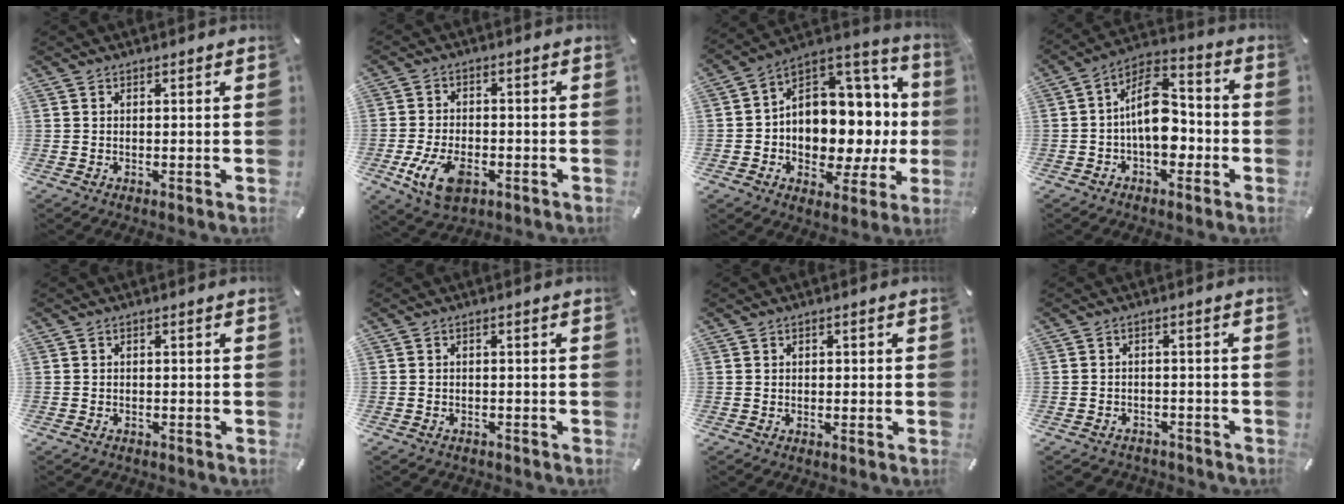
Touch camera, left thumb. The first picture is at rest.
{"total": 9.7, "force": [-3.8, 5.8, 6.8], "torque": [-0.148, 0.001, -0.071]}
{"total": 12.7, "force": [-0.1, 10.2, 7.6], "torque": [-0.090, -0.036, -0.004]}
{"total": 12.9, "force": [-2.3, 8.1, 9.8], "torque": [-0.173, 0.012, -0.040]}
{"total": 1.2, "force": [-1.0, 0.7, 0.2], "torque": [-0.005, 0.005, -0.024]}
{"total": 1.7, "force": [-1.3, 1.0, 0.3], "torque": [-0.014, 0.005, -0.033]}
{"total": 0.9, "force": [-0.4, 0.7, 0.4], "torque": [-0.007, 0.003, -0.011]}
{"total": 3.0, "force": [-2.2, 1.9, 0.5], "torque": [-0.015, 0.011, -0.048]}